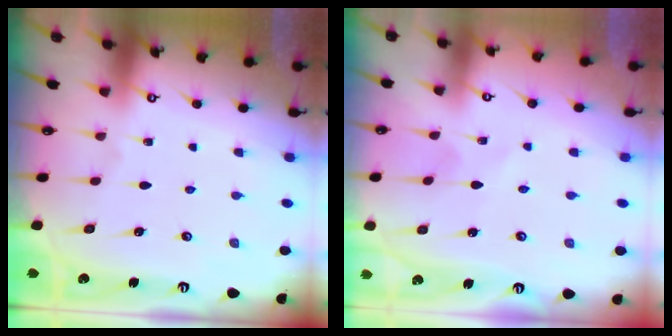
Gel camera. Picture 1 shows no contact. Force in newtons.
{"total": 2.0, "press": 2.0, "slide": 0.3}